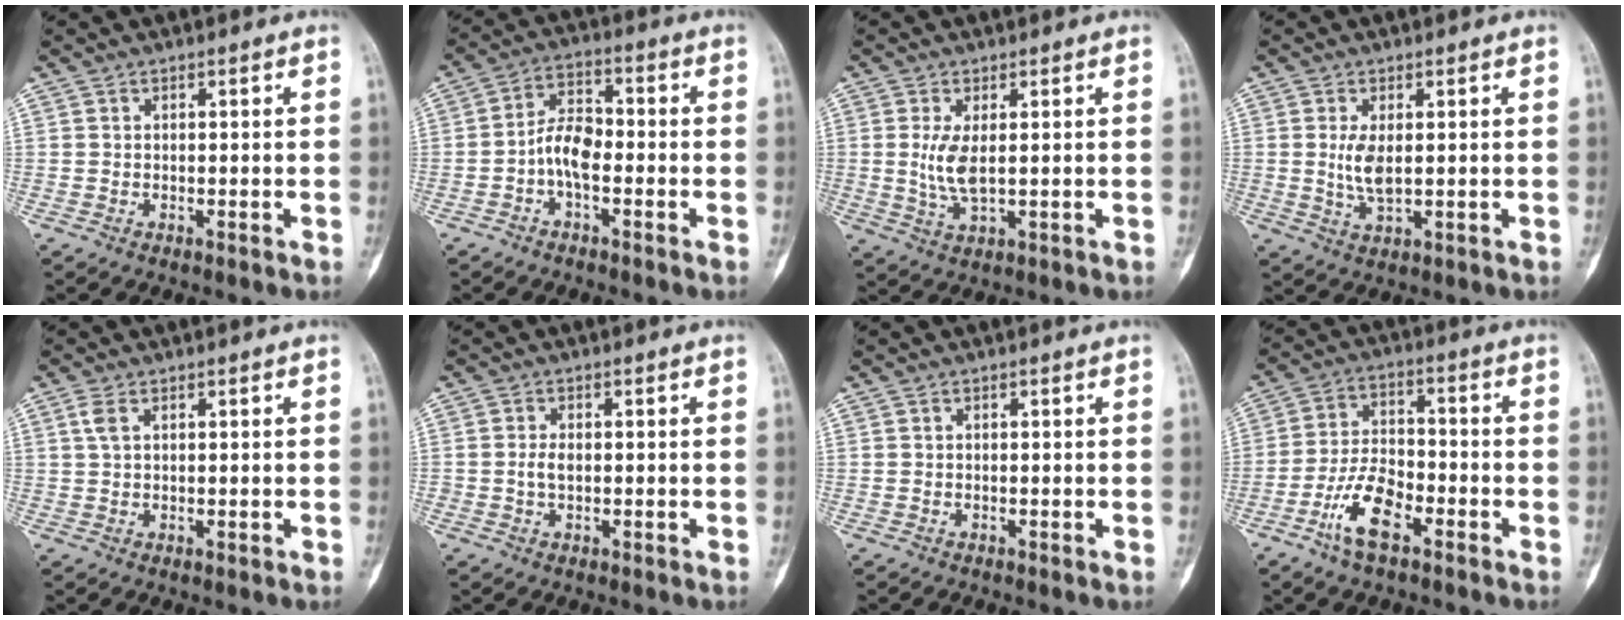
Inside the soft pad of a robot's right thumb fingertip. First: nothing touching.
{"total": 6.7, "force": [-1.9, 3.5, 5.3], "torque": [-0.091, 0.029, -0.043]}
{"total": 5.1, "force": [0.3, 1.8, 4.8], "torque": [-0.111, -0.011, 0.011]}
{"total": 4.5, "force": [0.2, 1.8, 4.1], "torque": [-0.088, -0.011, 0.010]}
{"total": 2.2, "force": [0.8, 1.0, 1.8], "torque": [-0.043, 0.007, 0.018]}
{"total": 2.2, "force": [-0.4, 1.3, 1.8], "torque": [-0.038, 0.005, -0.008]}
{"total": 0.0}
{"total": 9.8, "force": [-5.3, 4.3, 7.1], "torque": [-0.133, 0.028, -0.102]}